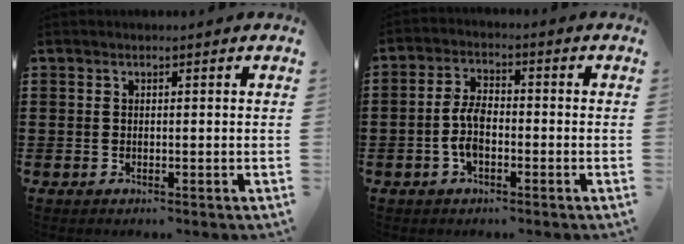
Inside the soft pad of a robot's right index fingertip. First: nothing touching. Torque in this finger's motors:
{"motor_torque": [1.88, 0.25, 0.45, 0.01]}